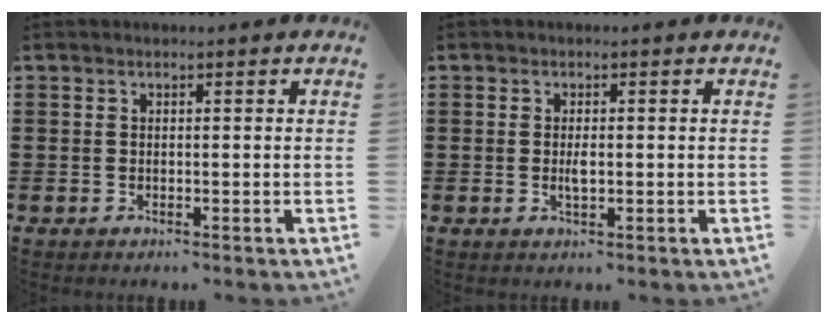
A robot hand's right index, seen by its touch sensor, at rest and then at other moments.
{"total": 2.0, "force": [-0.1, 0.7, 1.9], "torque": [-0.037, -0.002, -0.002]}